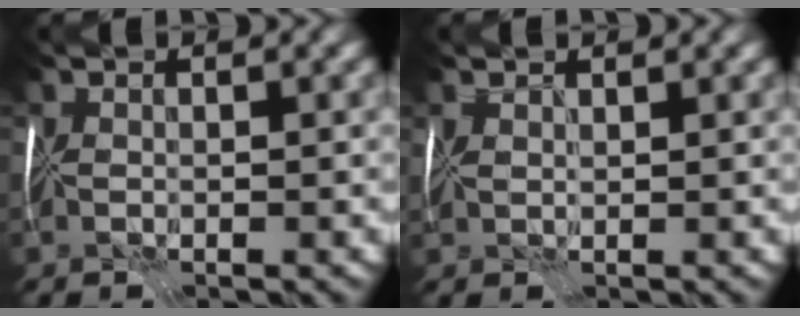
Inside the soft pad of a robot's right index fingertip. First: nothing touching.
{"total": 1.0, "force": [1.0, -0.2, -0.1], "torque": [-0.013, 0.001, 0.025]}